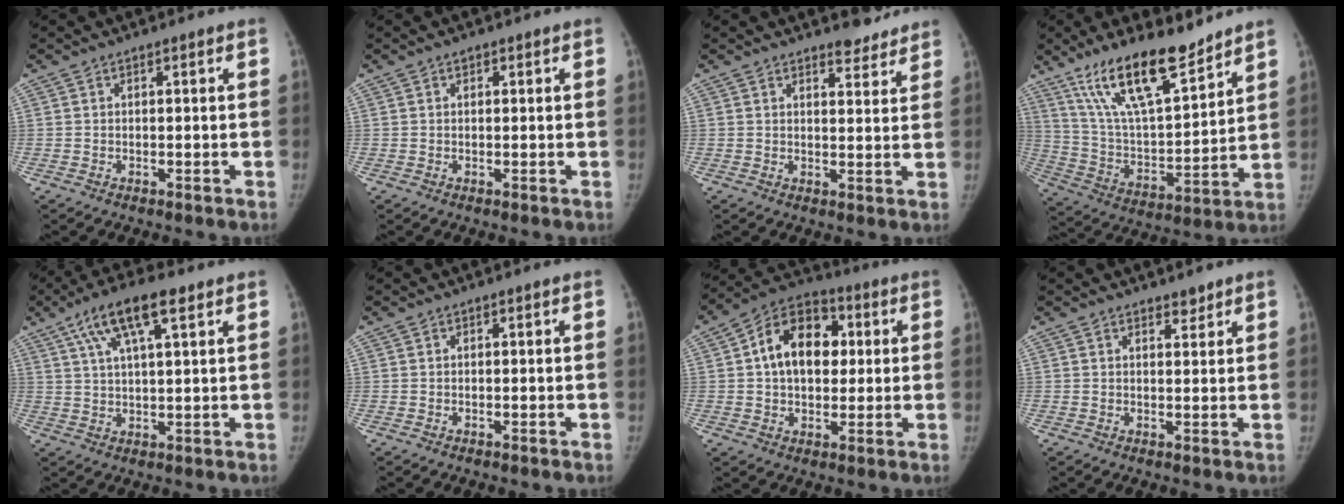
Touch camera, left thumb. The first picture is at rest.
{"total": 0.8, "force": [0.5, 0.6, 0.3], "torque": [0.000, -0.001, 0.006]}
{"total": 4.1, "force": [3.8, 1.4, 0.9], "torque": [0.008, -0.032, 0.049]}
{"total": 18.9, "force": [13.7, 5.5, 11.9], "torque": [-0.178, -0.072, 0.254]}
{"total": 11.5, "force": [5.8, 3.3, 9.3], "torque": [-0.167, 0.003, 0.102]}
{"total": 0.0}
{"total": 14.7, "force": [2.6, 10.2, 10.3], "torque": [-0.131, 0.015, 0.034]}
{"total": 1.8, "force": [1.6, 0.8, 0.5], "torque": [0.008, -0.013, 0.024]}